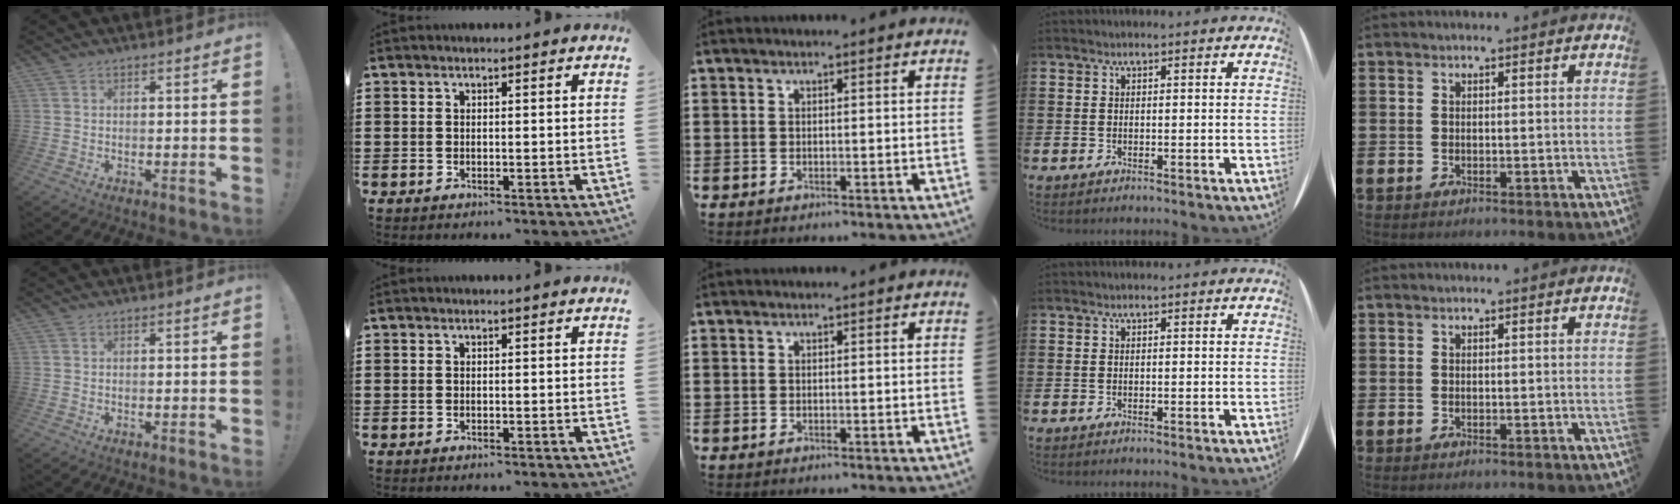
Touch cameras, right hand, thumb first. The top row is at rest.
{}